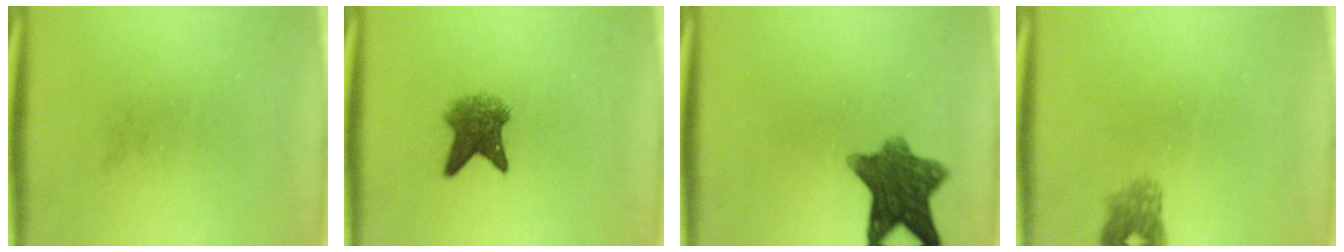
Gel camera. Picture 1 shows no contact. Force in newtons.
{"total": 4.9}
{"total": 9.5}
{"total": 2.4}